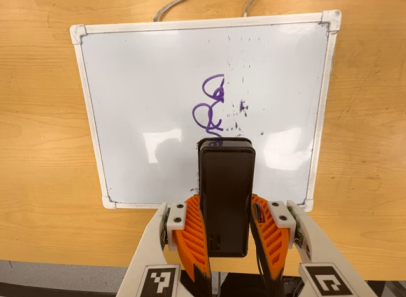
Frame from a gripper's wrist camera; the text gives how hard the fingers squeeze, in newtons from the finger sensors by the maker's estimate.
{"total": 9.6, "left": 7.5, "right": 11.6}